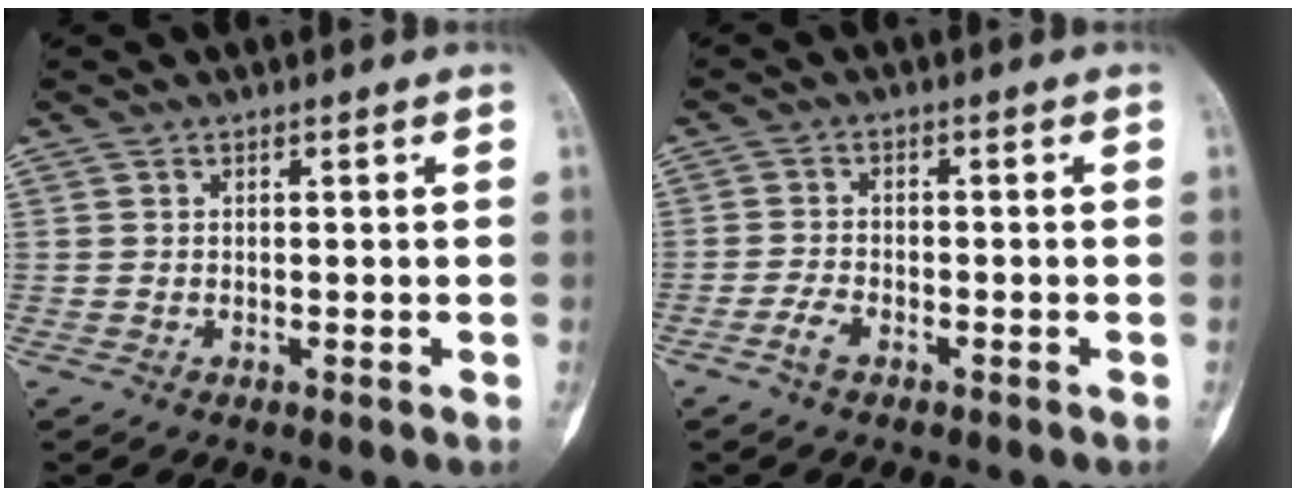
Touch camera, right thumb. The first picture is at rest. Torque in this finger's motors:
{"motor_torque": [-0.22, 0.28, -0.05, 0.26, 0.02]}